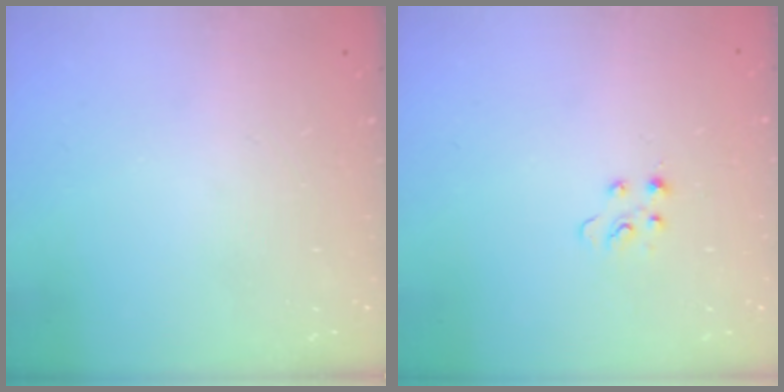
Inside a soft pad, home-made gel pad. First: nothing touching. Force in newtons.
{"total": 2.7, "press": 2.7, "slide": 0.4}